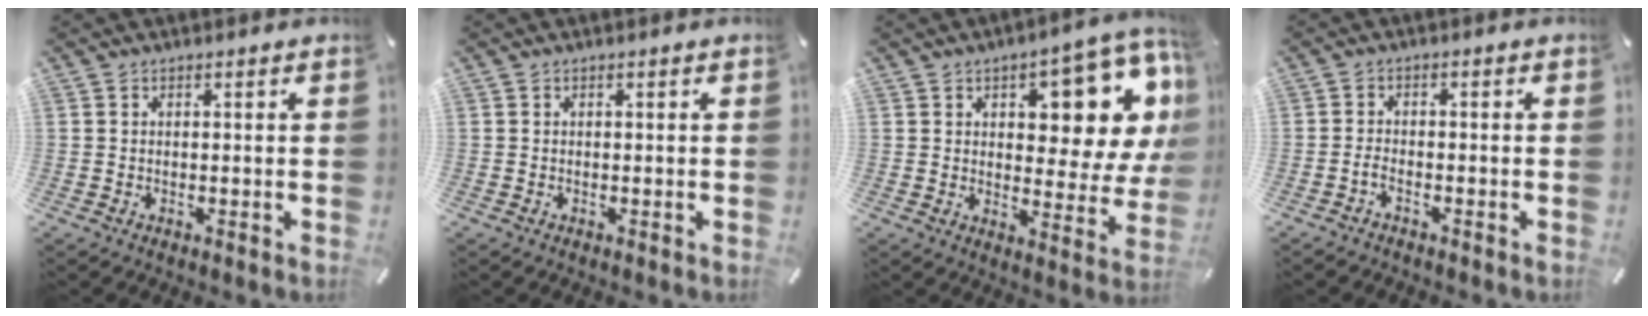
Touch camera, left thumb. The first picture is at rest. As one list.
[{"total": 0.0}, {"total": 14.8, "force": [8.2, 6.6, 10.4], "torque": [-0.114, -0.072, 0.131]}, {"total": 1.9, "force": [-1.5, 0.7, 1.0], "torque": [-0.020, 0.006, -0.027]}]